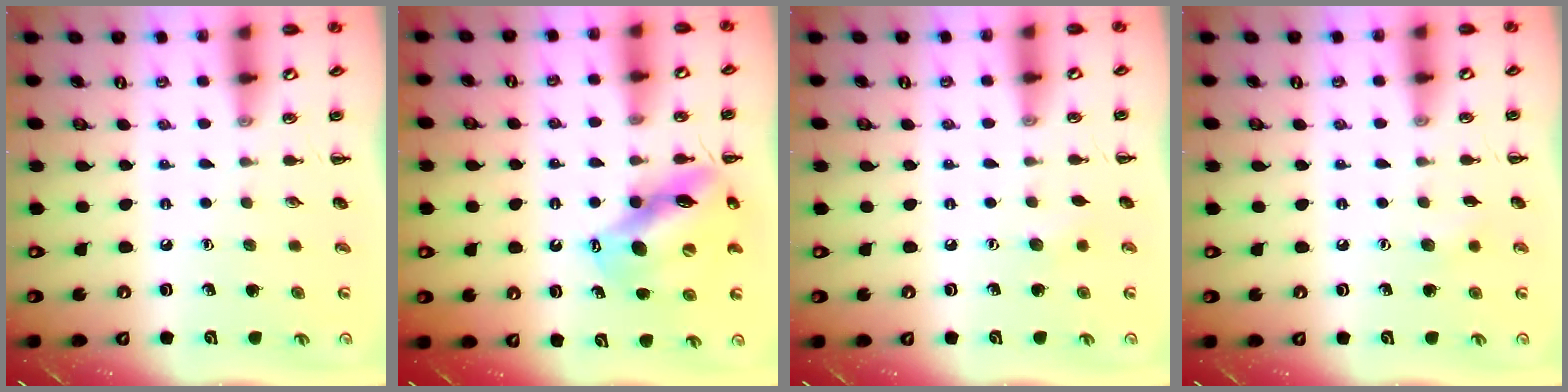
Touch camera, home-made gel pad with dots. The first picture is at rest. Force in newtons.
{"total": 13.1, "press": 12.5, "slide": 3.7}
{"total": 3.8, "press": 3.7, "slide": 0.9}
{"total": 4.5, "press": 4.4, "slide": 1.2}